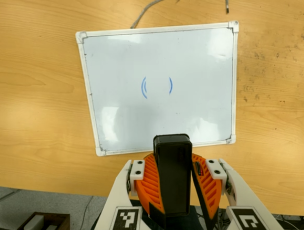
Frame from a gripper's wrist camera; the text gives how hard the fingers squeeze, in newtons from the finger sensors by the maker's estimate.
{"total": 10.1, "left": 10.1, "right": 10.2}